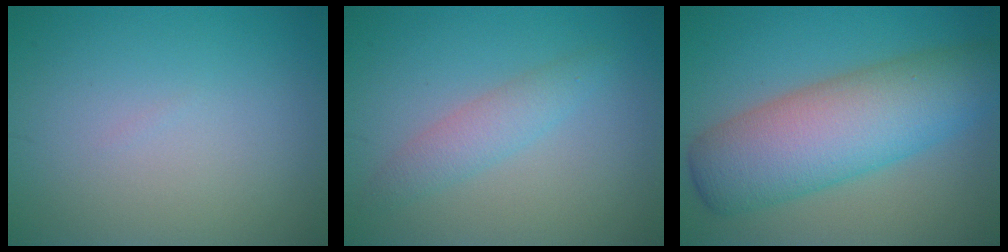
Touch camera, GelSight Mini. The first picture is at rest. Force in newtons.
{"total": 2.4, "press": 2.4, "slide": 0.1}
{"total": 9.8, "press": 9.8, "slide": 0.3}